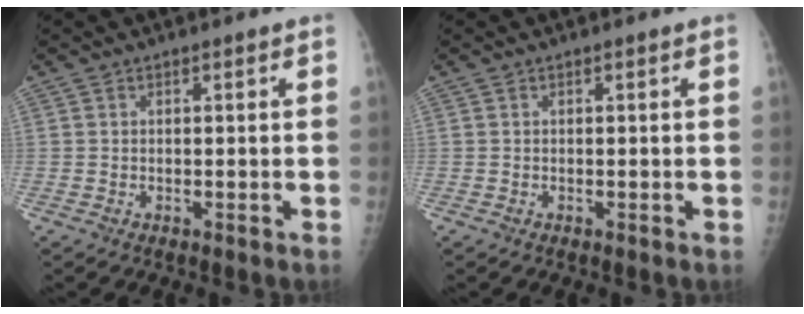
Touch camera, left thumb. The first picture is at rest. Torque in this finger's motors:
{"motor_torque": [0.00, 0.00, 0.00, 0.00, 0.00]}